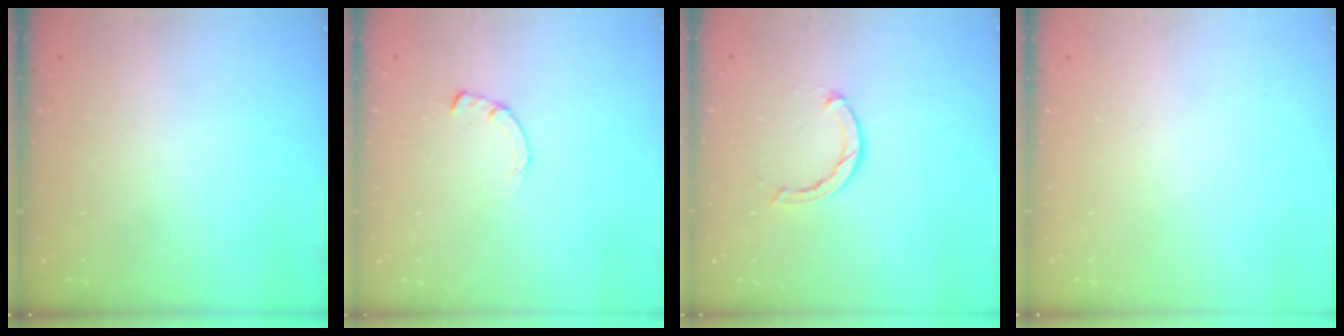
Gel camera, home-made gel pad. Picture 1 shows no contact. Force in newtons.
{"total": 0.8, "press": 0.8, "slide": 0.2}
{"total": 3.1, "press": 3.0, "slide": 0.6}
{"total": 0.0}